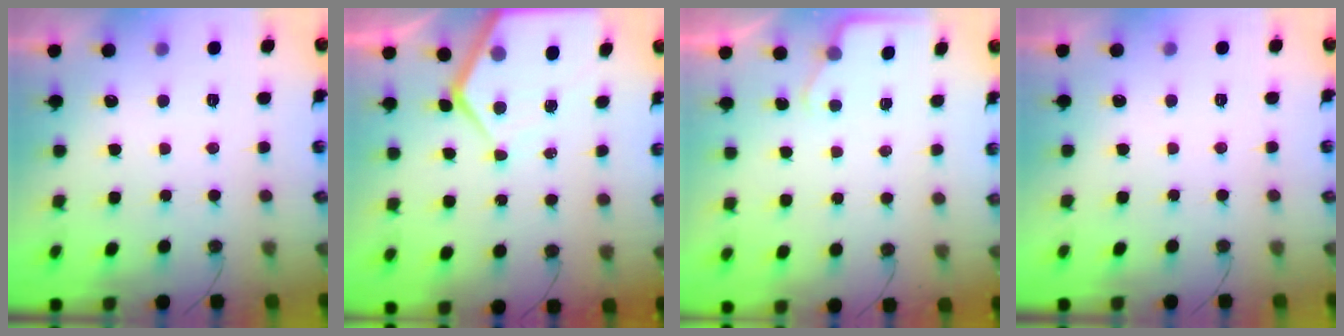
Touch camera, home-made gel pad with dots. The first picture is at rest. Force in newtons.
{"total": 8.9, "press": 8.9, "slide": 0.7}
{"total": 2.4, "press": 2.4, "slide": 0.3}
{"total": 0.0}